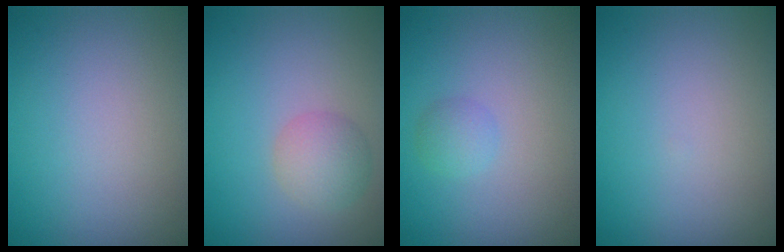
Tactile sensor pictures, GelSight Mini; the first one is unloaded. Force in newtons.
{"total": 2.7, "press": 2.7, "slide": 0.1}
{"total": 1.3, "press": 1.3, "slide": 0.0}
{"total": 0.0}